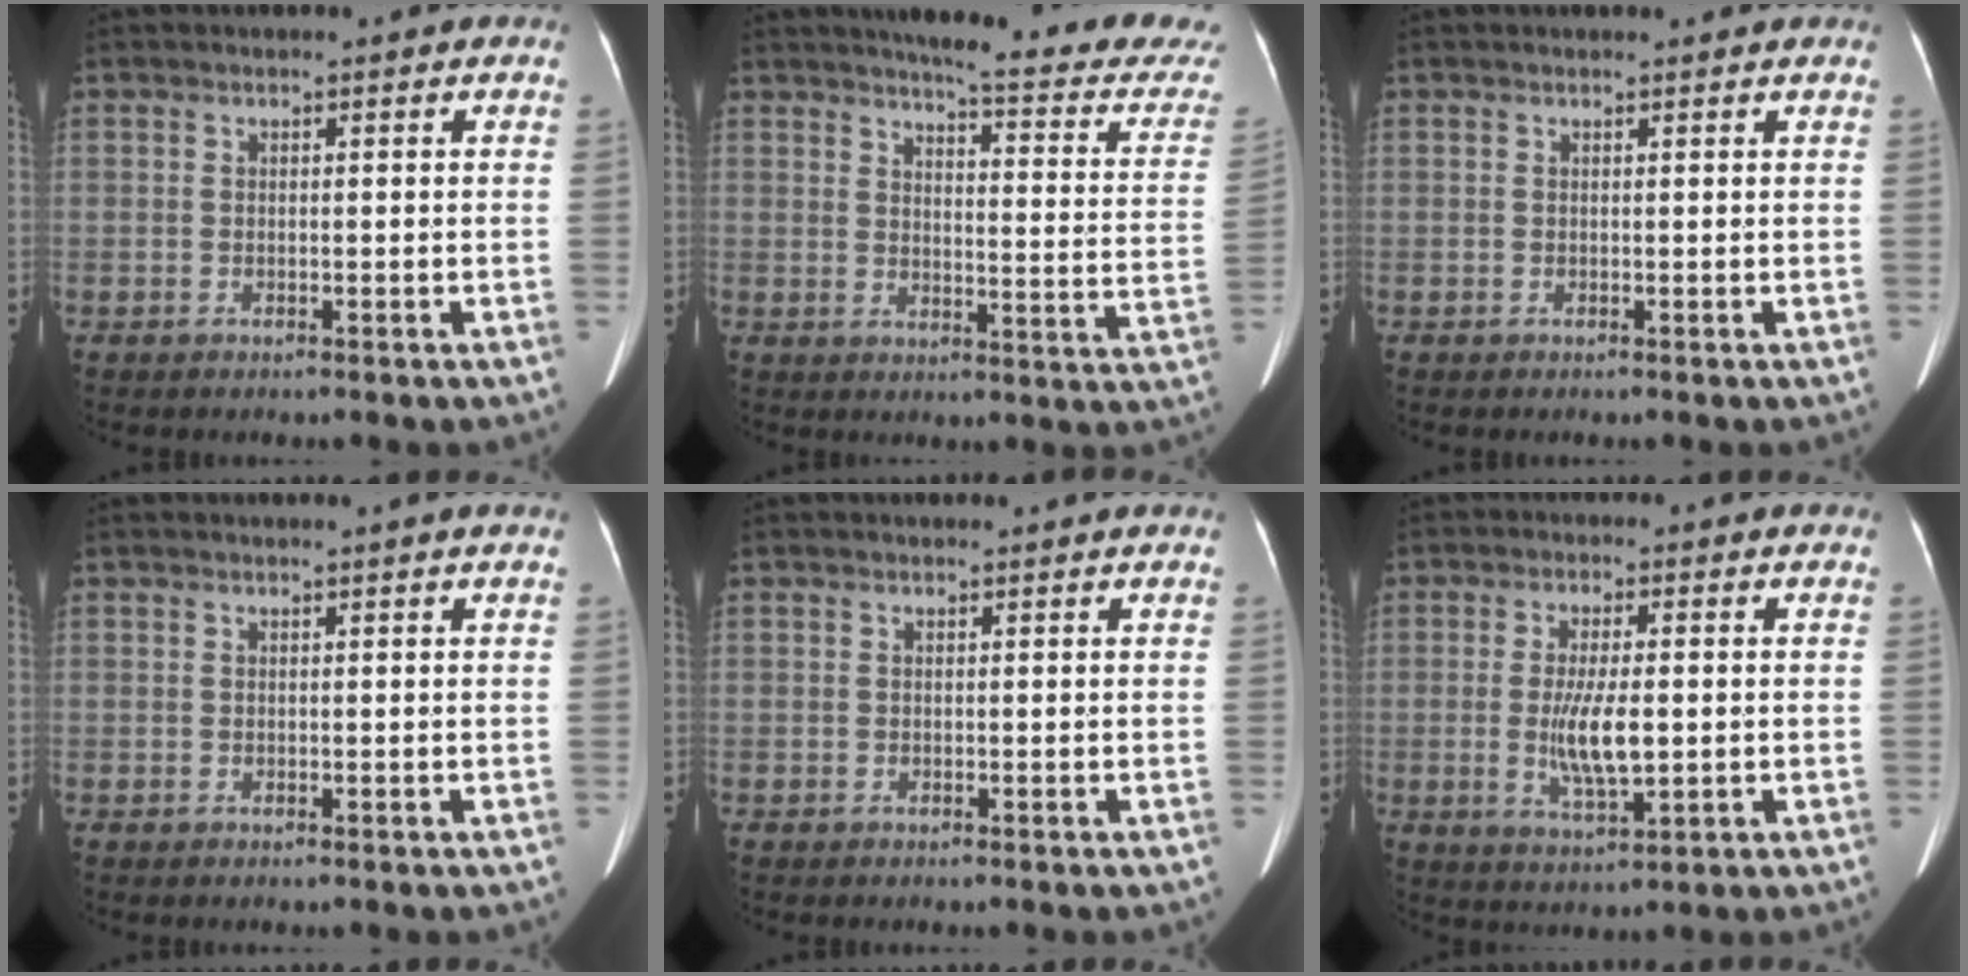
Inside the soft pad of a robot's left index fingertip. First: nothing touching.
{"total": 19.8, "force": [18.5, 0.9, 7.0], "torque": [-0.083, -0.093, 0.203]}
{"total": 1.7, "force": [1.7, 0.0, 0.4], "torque": [-0.009, 0.011, 0.021]}
{"total": 0.9, "force": [0.7, -0.3, 0.5], "torque": [-0.011, 0.000, 0.019]}
{"total": 1.8, "force": [1.7, -0.1, 0.5], "torque": [-0.008, 0.014, 0.023]}
{"total": 7.0, "force": [-0.5, 1.8, 6.8], "torque": [-0.133, -0.011, -0.006]}